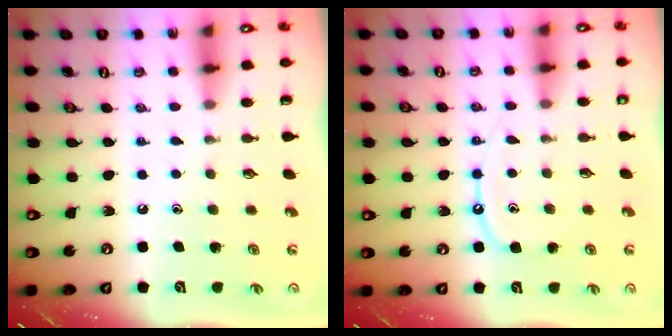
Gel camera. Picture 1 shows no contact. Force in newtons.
{"total": 8.2, "press": 8.1, "slide": 0.9}